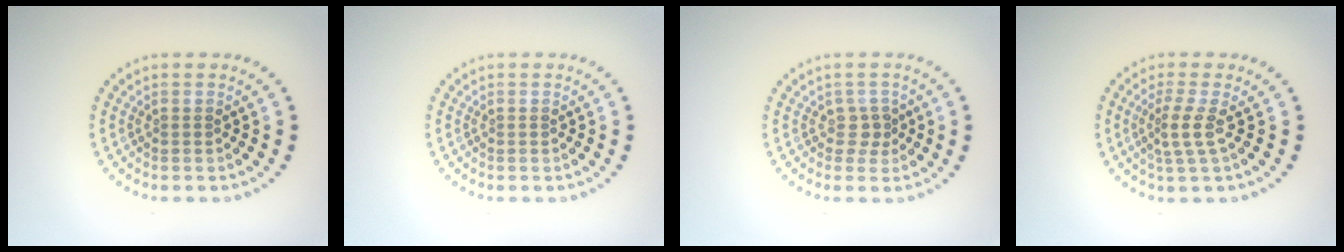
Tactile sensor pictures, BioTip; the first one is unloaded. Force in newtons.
{"total": 0.0}
{"total": 1.5, "press": 1.1, "slide": 1.1}
{"total": 2.2, "press": 1.5, "slide": 1.6}